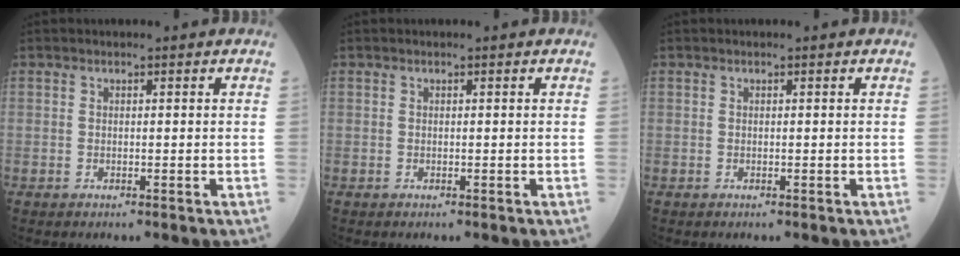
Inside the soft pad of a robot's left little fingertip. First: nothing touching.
{"total": 0.0}
{"total": 0.0}